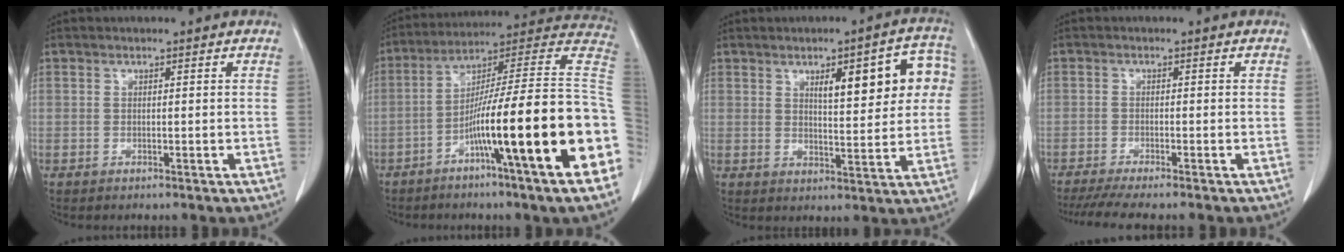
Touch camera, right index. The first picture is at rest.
{"total": 24.7, "force": [-7.2, -0.6, 23.6], "torque": [-0.257, 0.007, -0.130]}
{"total": 11.0, "force": [3.3, 3.1, 10.0], "torque": [-0.126, 0.025, 0.046]}
{"total": 8.0, "force": [-6.8, -0.1, 4.2], "torque": [-0.053, -0.018, -0.104]}